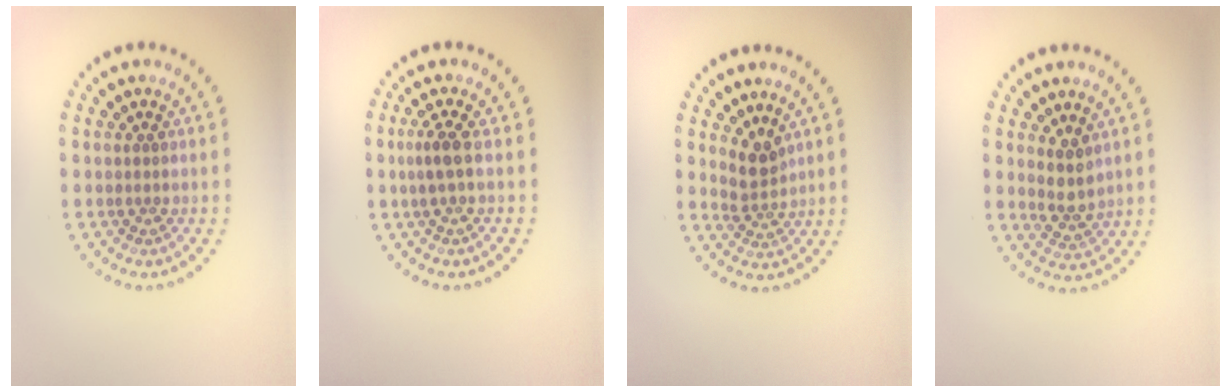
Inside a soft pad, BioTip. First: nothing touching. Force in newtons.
{"total": 1.7, "press": 1.4, "slide": 0.9}
{"total": 2.4, "press": 1.8, "slide": 1.6}
{"total": 2.3, "press": 1.9, "slide": 1.2}